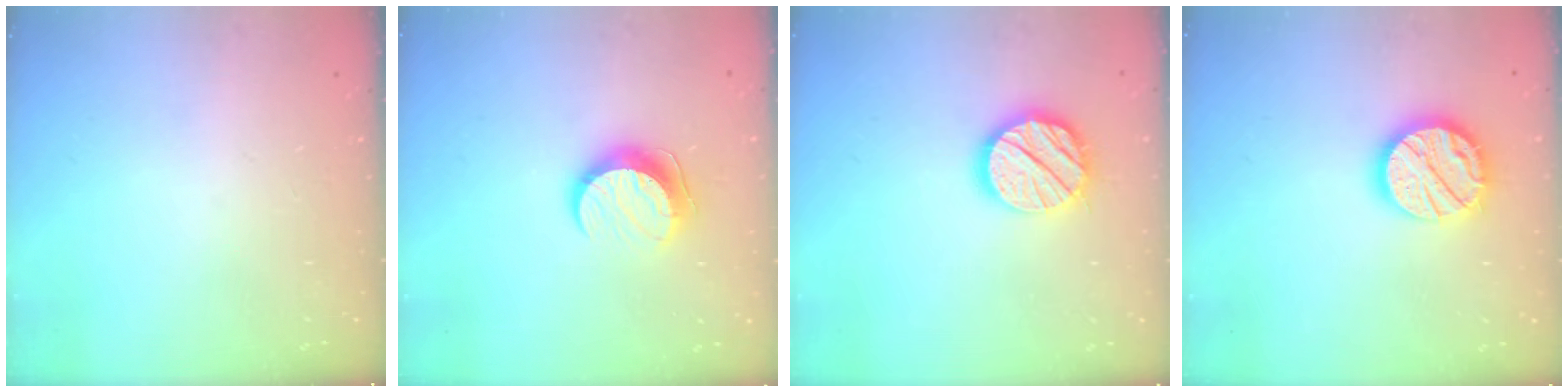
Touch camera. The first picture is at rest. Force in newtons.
{"total": 9.7, "press": 9.7, "slide": 1.0}
{"total": 14.3, "press": 14.2, "slide": 2.0}
{"total": 15.6, "press": 15.5, "slide": 1.3}